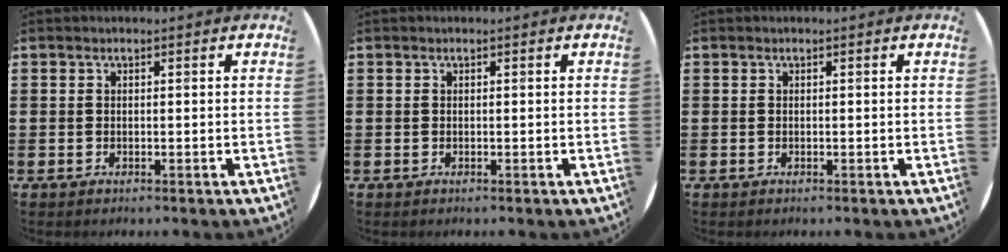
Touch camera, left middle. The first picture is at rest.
{"total": 0.0}
{"total": 0.0}